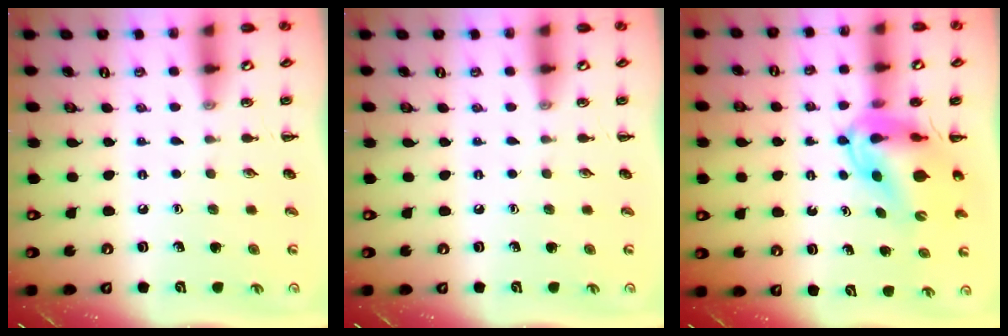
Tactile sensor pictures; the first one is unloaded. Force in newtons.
{"total": 0.0}
{"total": 9.9, "press": 9.4, "slide": 3.2}